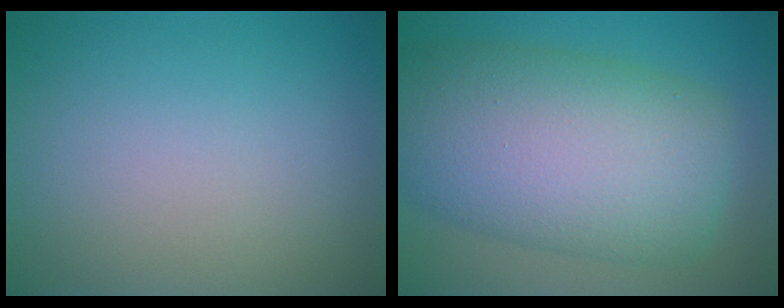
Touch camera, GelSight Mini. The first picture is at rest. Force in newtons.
{"total": 12.8, "press": 12.8, "slide": 0.5}